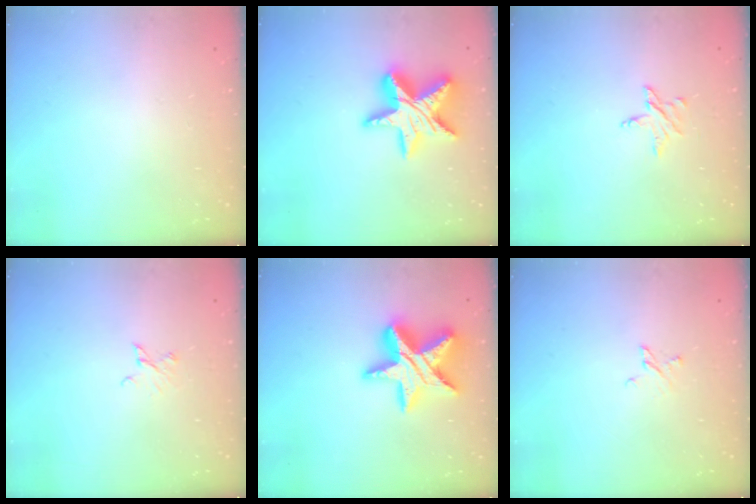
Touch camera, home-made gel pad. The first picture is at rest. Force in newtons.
{"total": 16.9, "press": 16.8, "slide": 1.4}
{"total": 3.7, "press": 3.7, "slide": 0.3}
{"total": 2.1, "press": 2.1, "slide": 0.3}
{"total": 19.6, "press": 19.6, "slide": 1.3}
{"total": 2.7, "press": 2.7, "slide": 0.4}